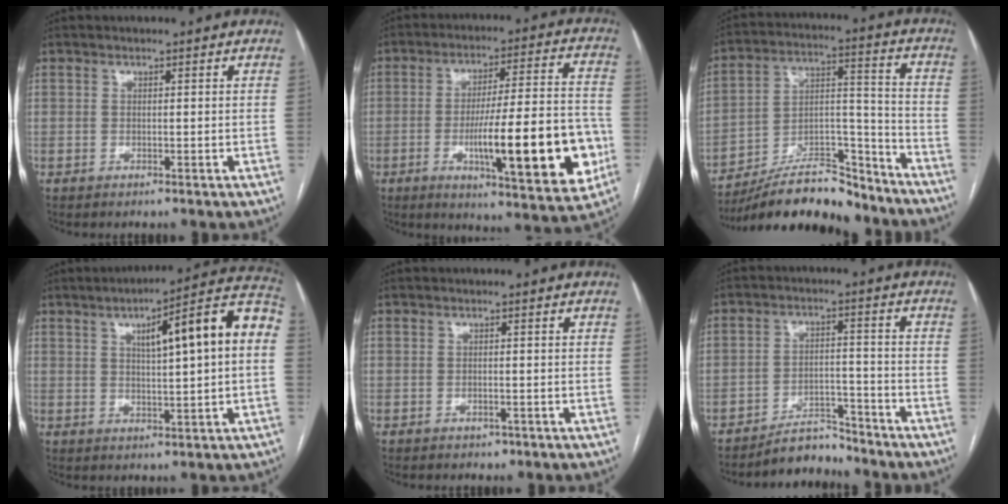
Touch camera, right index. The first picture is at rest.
{"total": 20.7, "force": [-5.4, 3.3, 19.7], "torque": [-0.264, 0.005, -0.066]}
{"total": 18.1, "force": [-16.2, 4.5, 6.8], "torque": [-0.122, 0.036, -0.272]}
{"total": 14.7, "force": [3.0, 1.4, 14.4], "torque": [-0.201, 0.033, 0.038]}
{"total": 1.1, "force": [-0.7, 0.7, 0.5], "torque": [-0.012, 0.000, -0.004]}
{"total": 5.7, "force": [-5.5, 1.4, 0.4], "torque": [-0.003, 0.013, -0.090]}